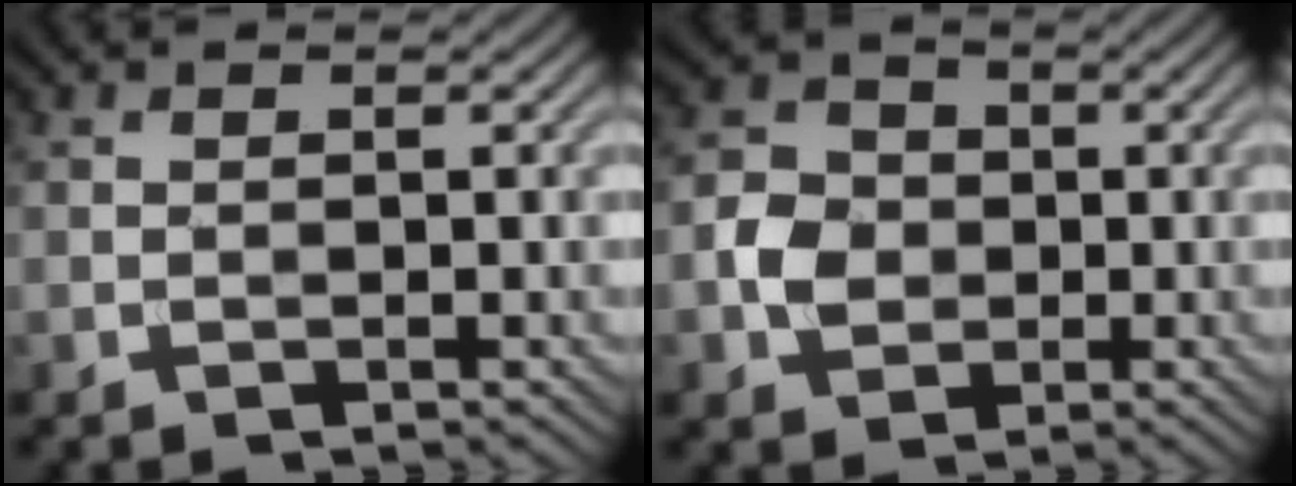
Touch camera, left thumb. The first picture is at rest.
{"total": 4.5, "force": [-0.9, 3.9, 2.0], "torque": [-0.043, 0.001, -0.023]}